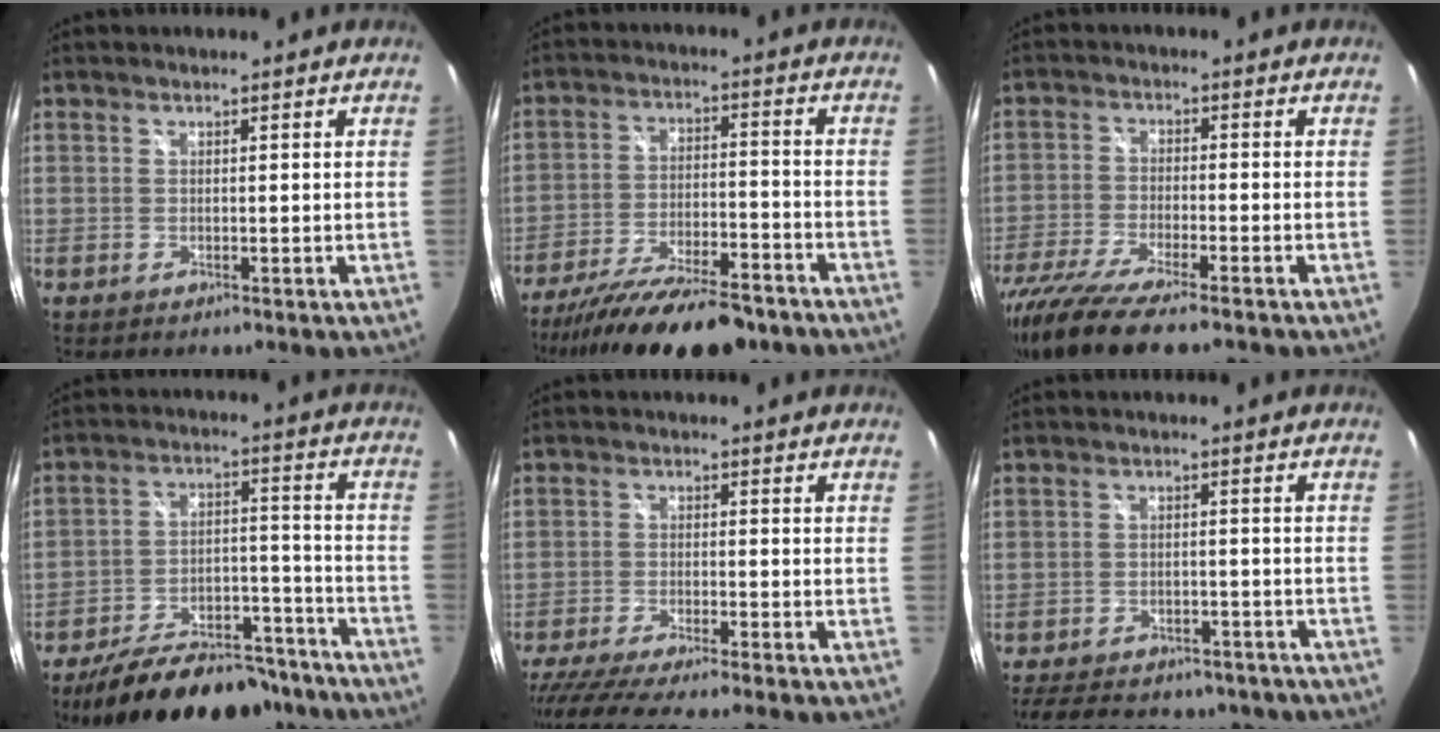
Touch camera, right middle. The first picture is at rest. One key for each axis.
{"total": 20.0, "fx": -16.1, "fy": 5.0, "fz": 10.8, "tx": -0.203, "ty": -0.045, "tz": -0.250}
{"total": 15.4, "fx": -11.9, "fy": 3.1, "fz": 9.2, "tx": -0.201, "ty": -0.057, "tz": -0.212}
{"total": 23.2, "fx": -18.9, "fy": 9.1, "fz": 9.9, "tx": -0.178, "ty": 0.016, "tz": -0.249}
{"total": 14.0, "fx": -12.3, "fy": 0.2, "fz": 6.7, "tx": -0.141, "ty": -0.036, "tz": -0.201}
{"total": 20.7, "fx": -17.2, "fy": 8.2, "fz": 8.2, "tx": -0.177, "ty": 0.004, "tz": -0.217}